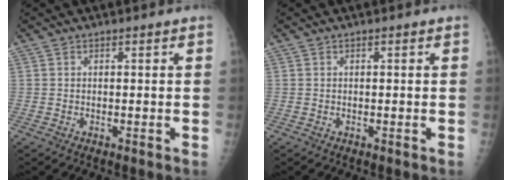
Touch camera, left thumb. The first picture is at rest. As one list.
[{"total": 0.0}]